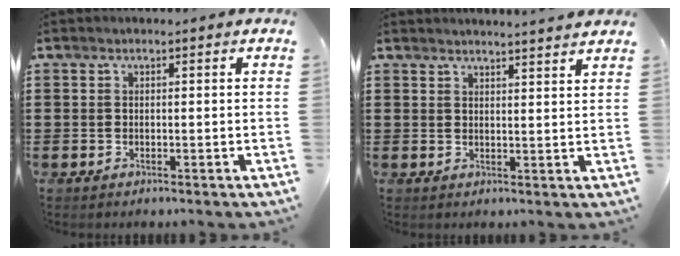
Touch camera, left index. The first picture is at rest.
{"total": 2.6, "force": [2.5, -0.6, 0.2], "torque": [-0.010, -0.010, 0.047]}